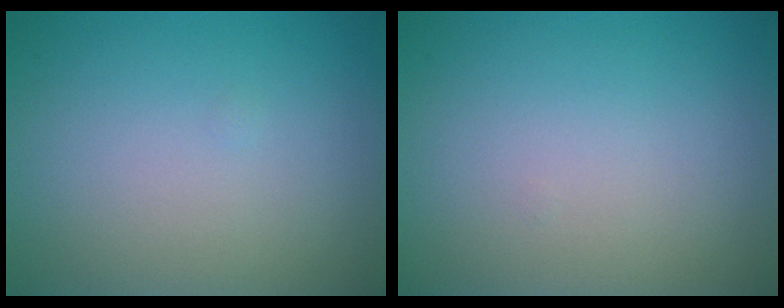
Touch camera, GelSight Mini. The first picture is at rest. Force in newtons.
{"total": 0.0}